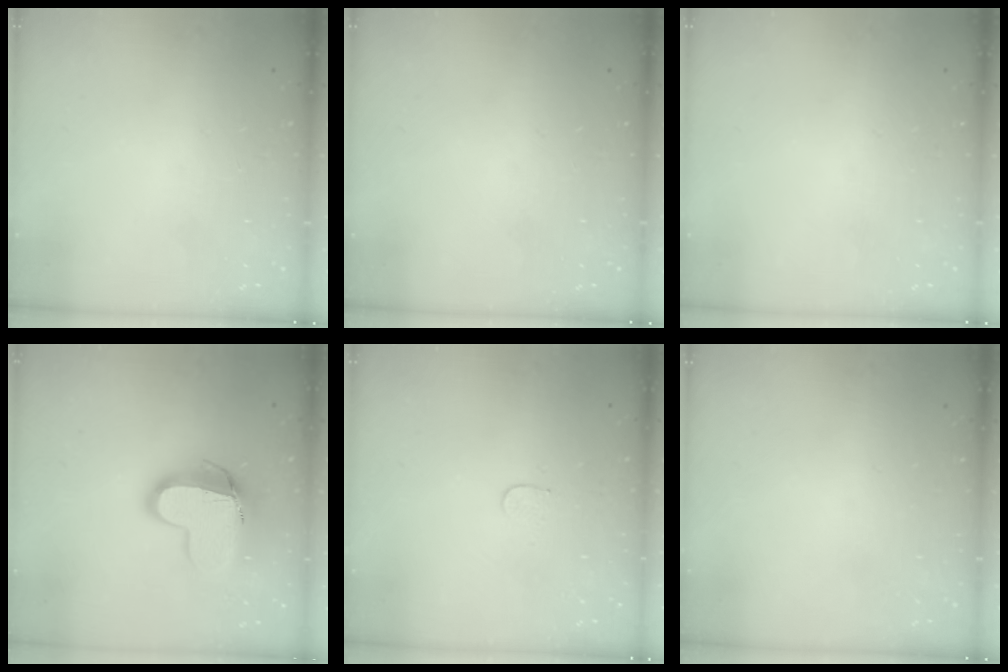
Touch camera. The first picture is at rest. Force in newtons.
{"total": 0.0}
{"total": 0.0}
{"total": 14.1, "press": 14.1, "slide": 1.1}
{"total": 3.7, "press": 3.7, "slide": 0.3}
{"total": 0.0}